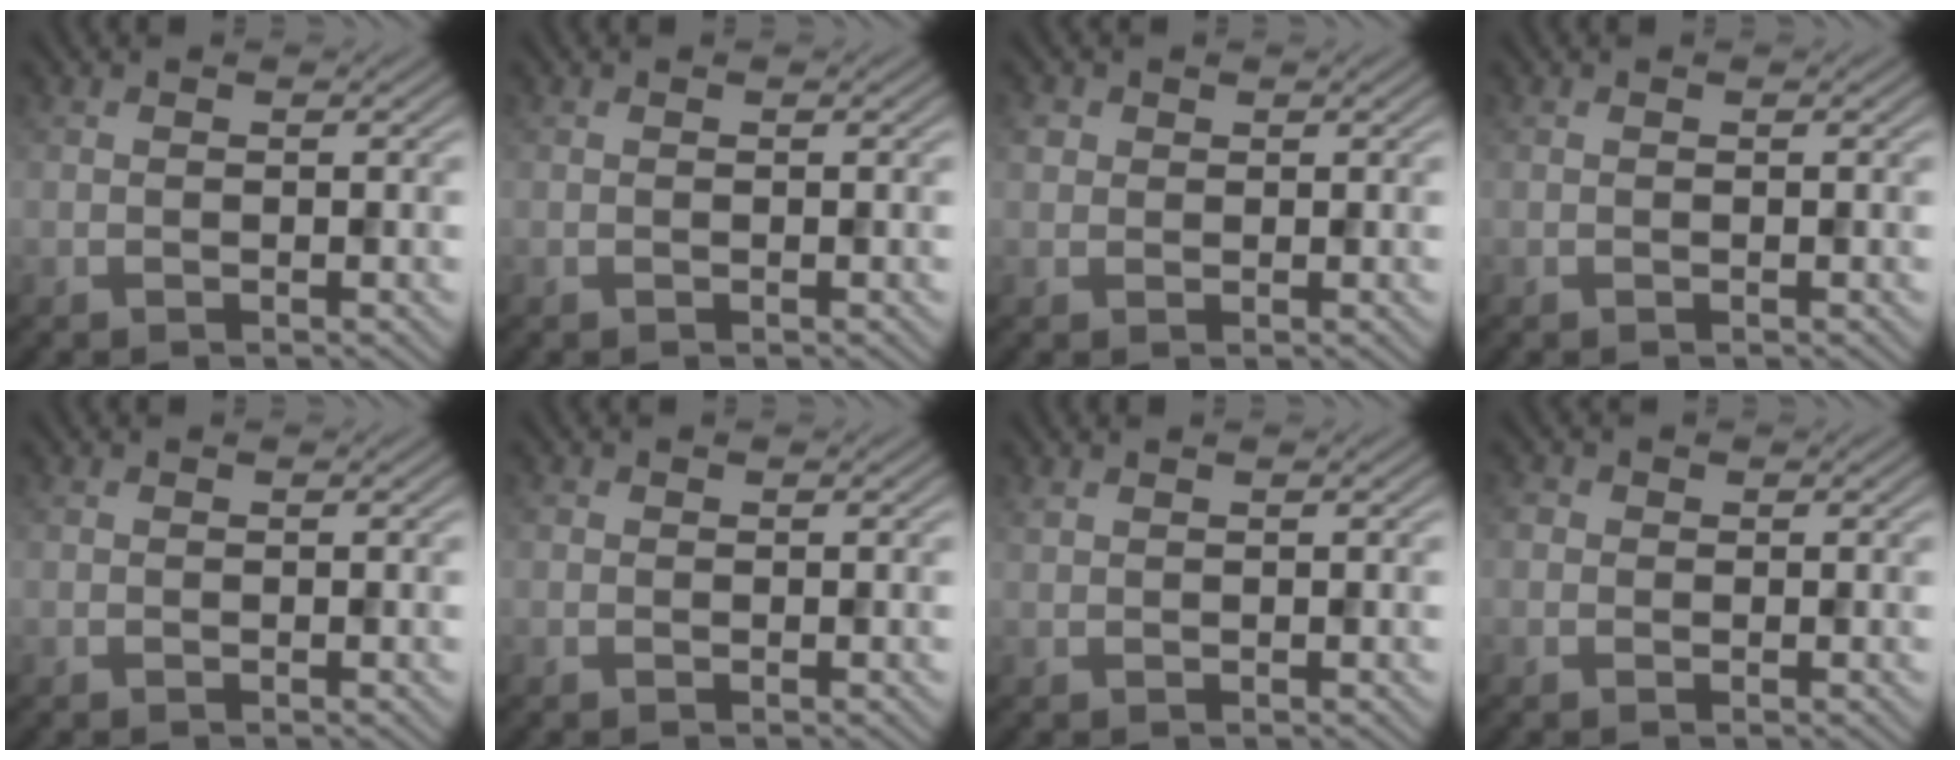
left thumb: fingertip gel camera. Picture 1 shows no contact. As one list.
[{"total": 0.0}, {"total": 1.7, "force": [0.5, 1.5, 0.5], "torque": [-0.013, 0.000, 0.008]}, {"total": 0.0}, {"total": 0.0}, {"total": 0.5, "force": [0.0, 0.5, 0.1], "torque": [0.002, -0.003, -0.003]}, {"total": 0.5, "force": [0.5, 0.1, 0.2], "torque": [-0.008, 0.002, 0.010]}, {"total": 1.4, "force": [0.1, 1.3, 0.3], "torque": [-0.007, -0.001, -0.003]}]